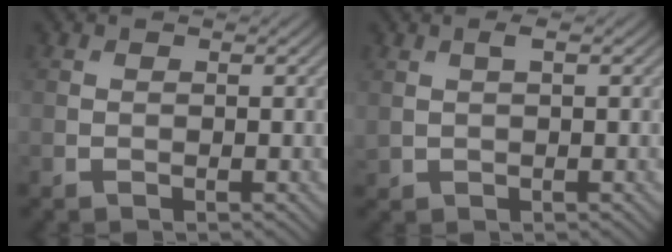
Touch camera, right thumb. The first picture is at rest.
{"total": 1.5, "force": [0.6, 0.6, 1.2], "torque": [-0.031, 0.002, 0.016]}